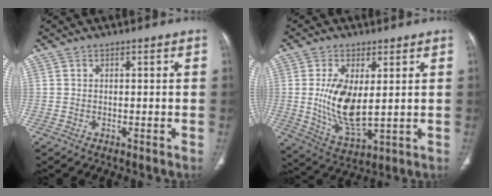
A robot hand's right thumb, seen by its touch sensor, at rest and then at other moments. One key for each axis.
{"total": 11.2, "fx": 1.2, "fy": 5.1, "fz": 9.9, "tx": -0.188, "ty": -0.025, "tz": 0.037}